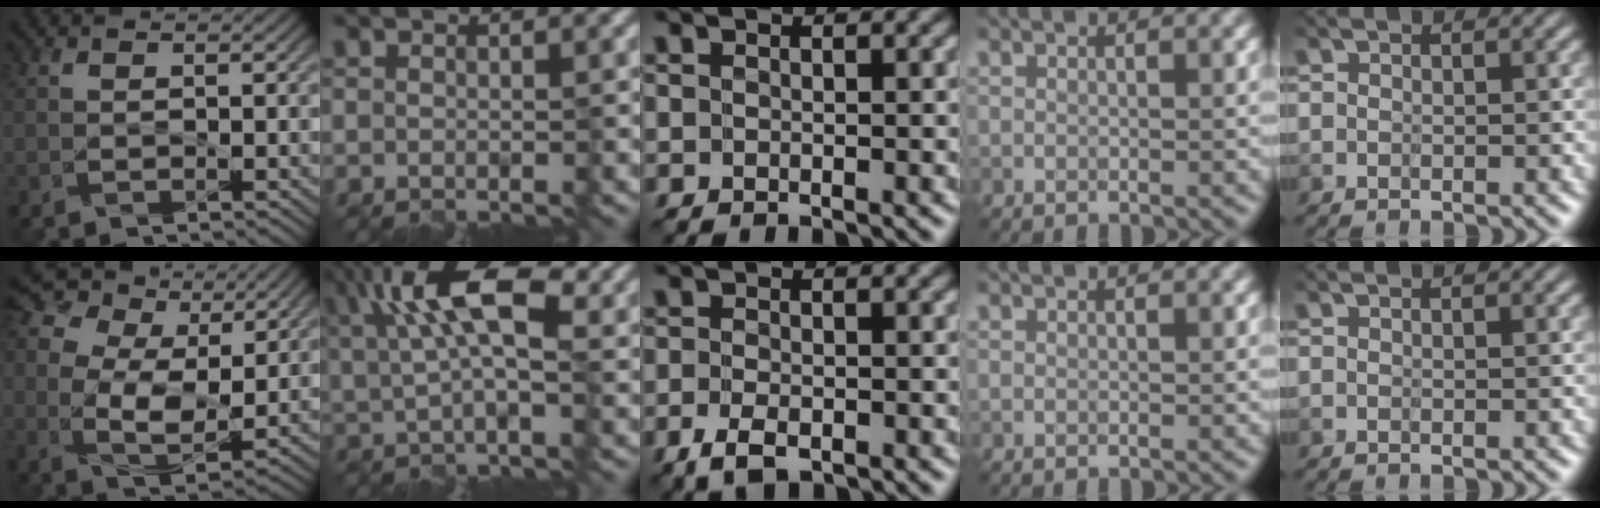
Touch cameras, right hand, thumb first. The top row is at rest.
{"thumb": {"total": 11.9, "force": [4.7, 7.2, 8.2], "torque": [-0.191, 0.016, 0.081]}, "index": {"total": 8.4, "force": [3.3, 3.1, 7.1], "torque": [-0.138, 0.015, 0.054]}, "middle": {"total": 2.8, "force": [-1.7, 1.3, 1.9], "torque": [-0.038, -0.005, -0.035]}}